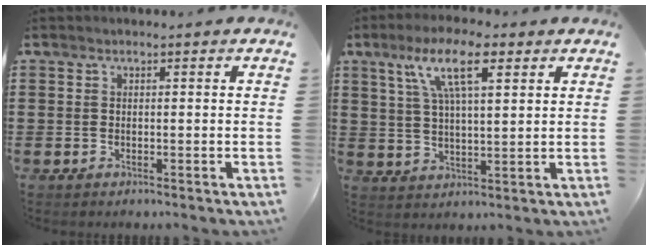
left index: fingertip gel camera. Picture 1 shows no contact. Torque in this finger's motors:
{"motor_torque": [2.14, 0.00, 0.87, 0.21]}